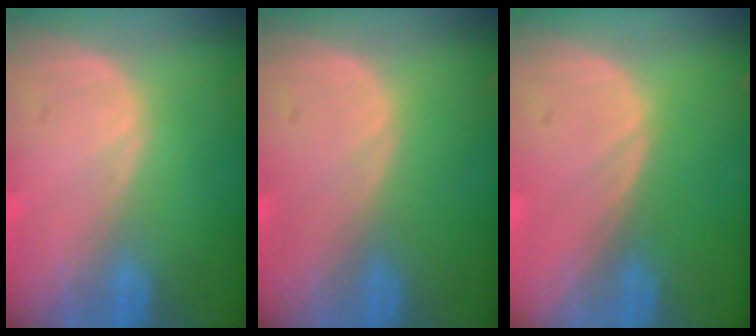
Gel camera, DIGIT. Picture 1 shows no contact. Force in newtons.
{"total": 0.0}
{"total": 0.0}